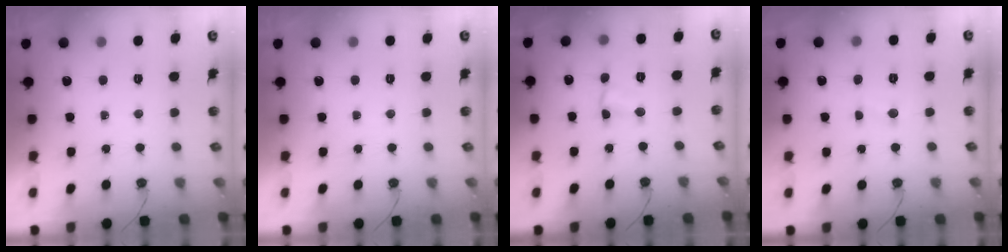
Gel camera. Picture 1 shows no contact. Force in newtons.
{"total": 0.0}
{"total": 2.9, "press": 0.9, "slide": 2.7}
{"total": 1.7, "press": 1.6, "slide": 0.6}